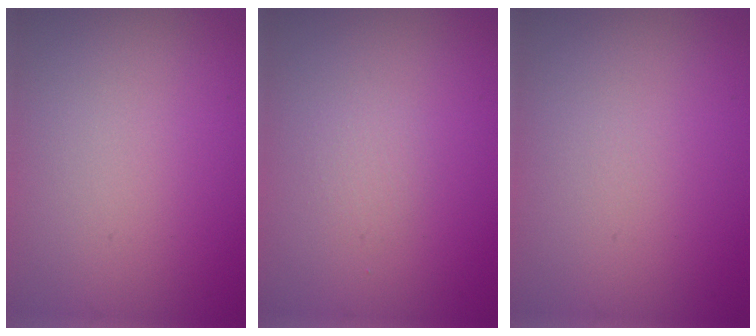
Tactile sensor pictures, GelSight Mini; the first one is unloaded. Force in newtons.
{"total": 0.8, "press": 0.8, "slide": 0.0}
{"total": 0.0}